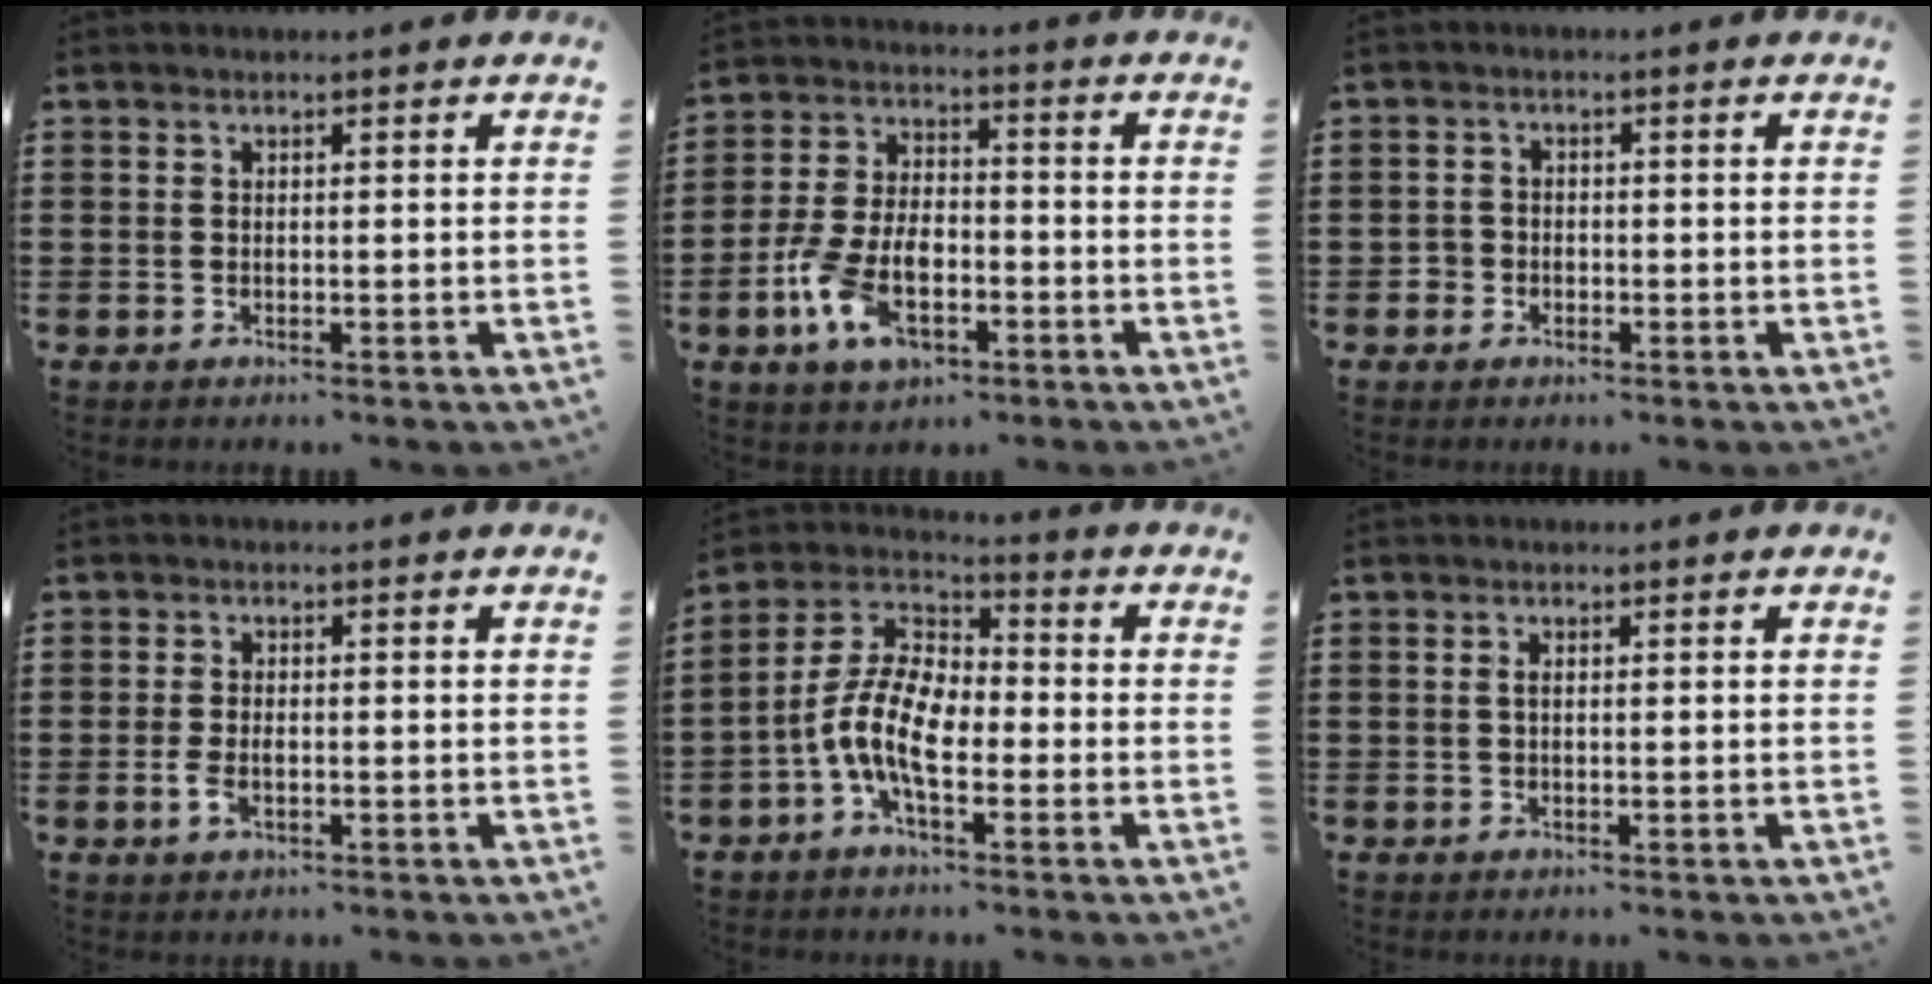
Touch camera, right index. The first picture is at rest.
{"total": 9.5, "force": [-3.6, 5.3, 7.0], "torque": [-0.165, 0.002, -0.070]}
{"total": 1.9, "force": [-1.0, 1.6, 0.3], "torque": [-0.011, 0.003, -0.022]}
{"total": 2.5, "force": [-0.6, 1.2, 2.1], "torque": [-0.054, -0.006, -0.015]}
{"total": 10.0, "force": [-3.4, 4.4, 8.3], "torque": [-0.206, -0.008, -0.071]}
{"total": 0.7, "force": [-0.1, 0.1, 0.7], "torque": [-0.015, -0.002, -0.001]}